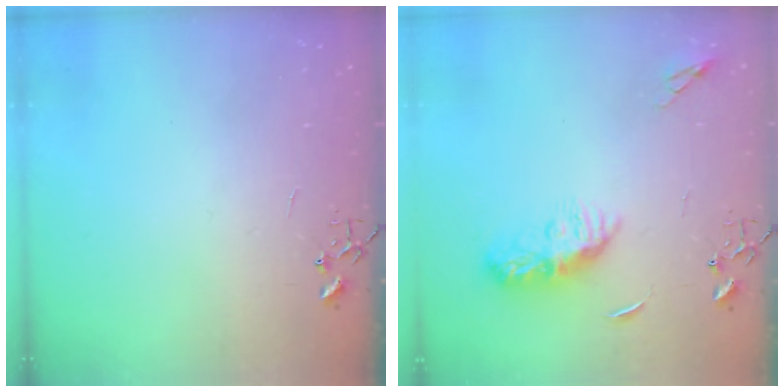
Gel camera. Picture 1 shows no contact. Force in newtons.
{"total": 9.8, "press": 9.8, "slide": 0.5}